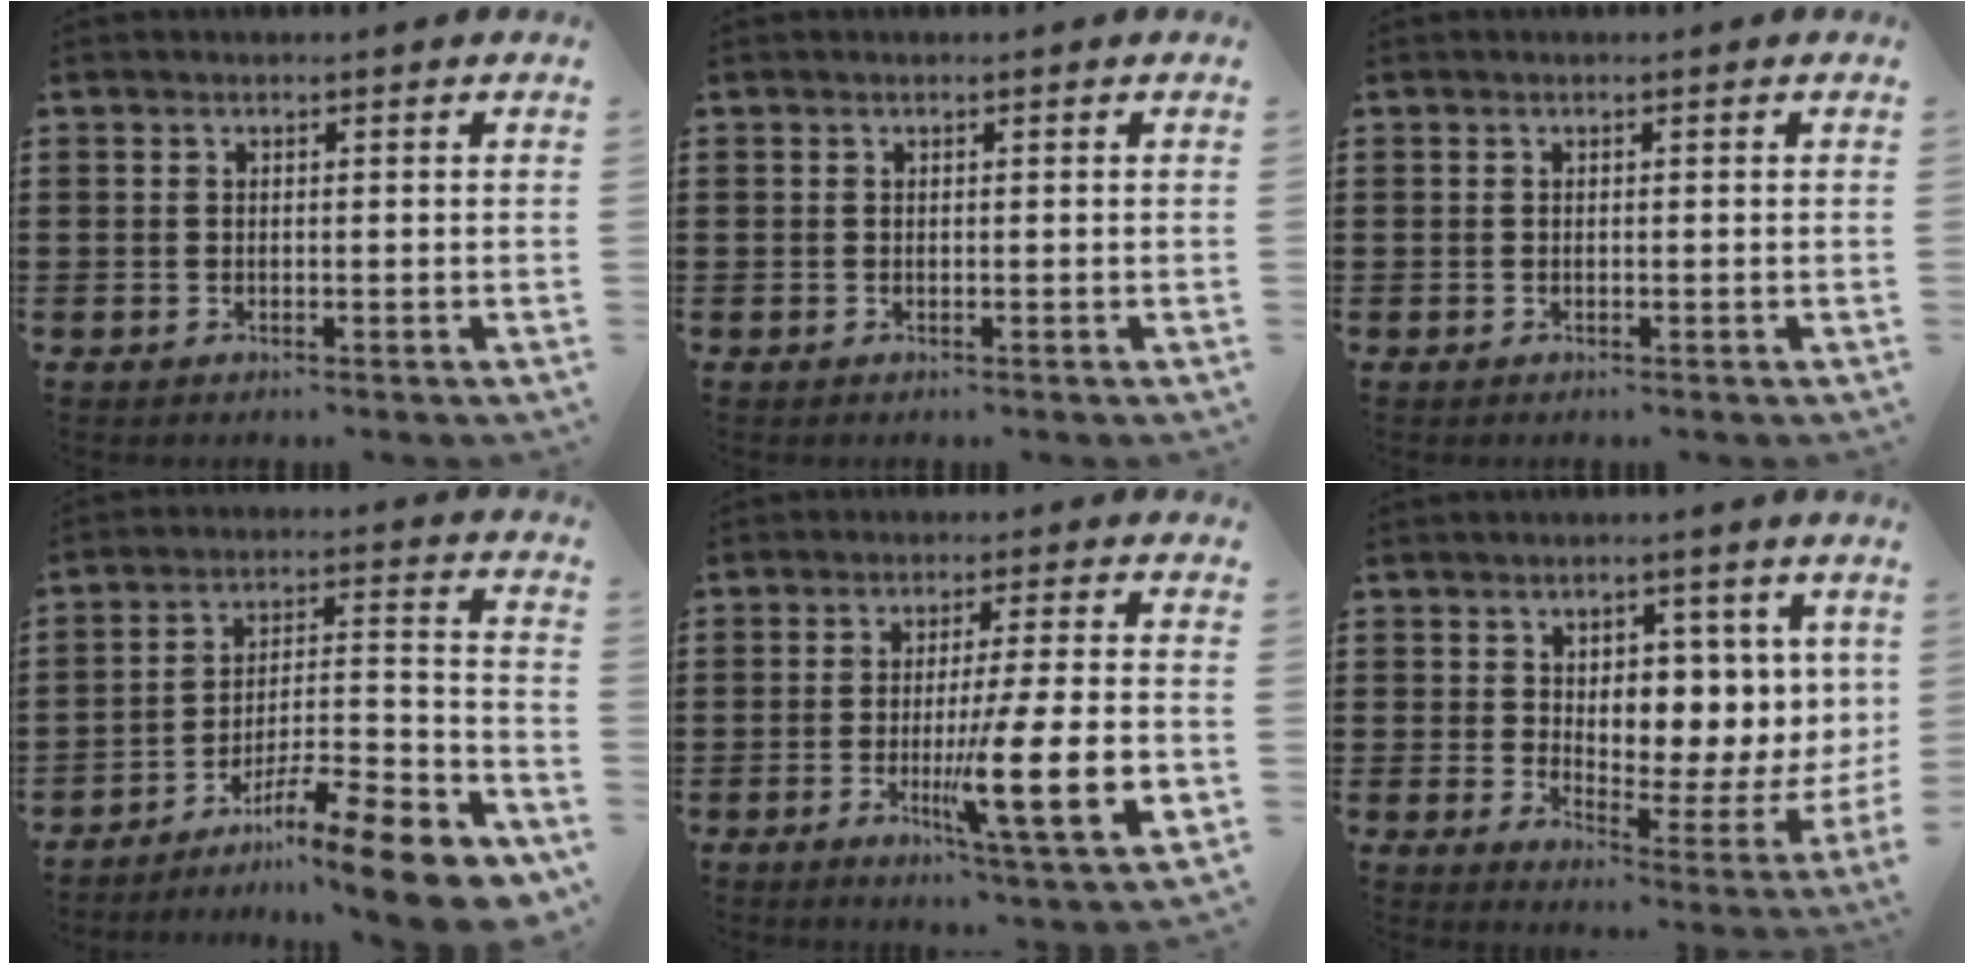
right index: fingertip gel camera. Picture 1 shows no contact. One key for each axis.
{"total": 0.0}
{"total": 0.0}
{"total": 12.5, "fx": -9.8, "fy": 1.5, "fz": 7.6, "tx": -0.100, "ty": 0.031, "tz": -0.182}
{"total": 12.9, "fx": -2.8, "fy": 1.2, "fz": 12.5, "tx": -0.218, "ty": -0.018, "tz": -0.050}
{"total": 4.3, "fx": 2.6, "fy": 2.9, "fz": 1.9, "tx": -0.040, "ty": -0.029, "tz": 0.040}